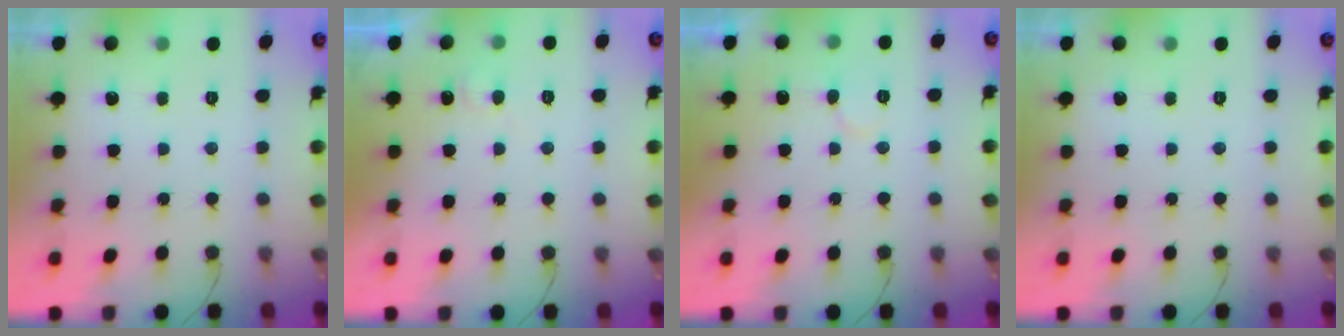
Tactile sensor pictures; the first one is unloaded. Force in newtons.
{"total": 5.0, "press": 4.9, "slide": 0.6}
{"total": 6.8, "press": 6.8, "slide": 0.4}
{"total": 0.0}